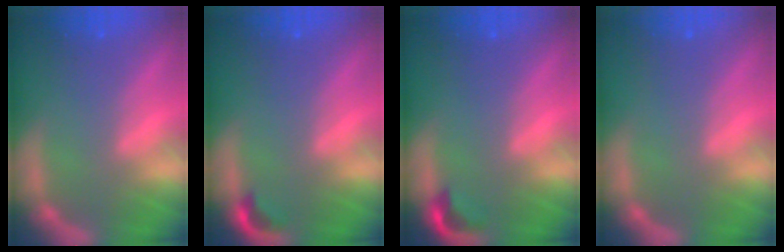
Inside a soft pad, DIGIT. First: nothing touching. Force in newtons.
{"total": 1.4}
{"total": 1.9}
{"total": 0.0}